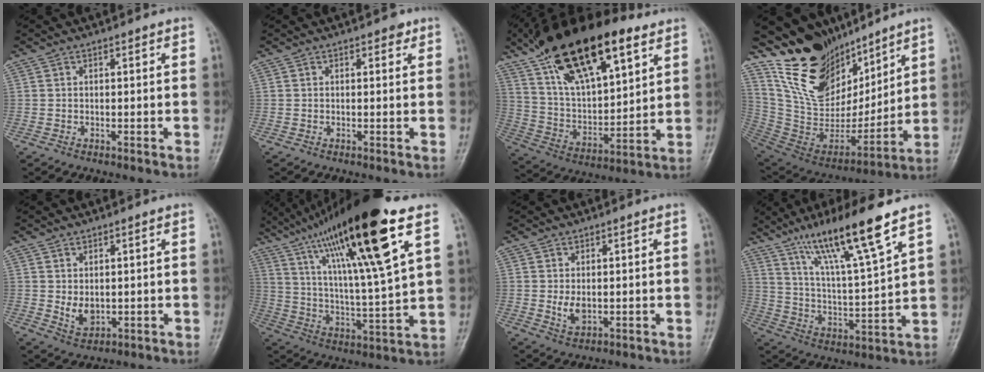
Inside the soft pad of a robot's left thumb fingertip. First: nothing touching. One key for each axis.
{"total": 1.1, "fx": 0.6, "fy": 0.7, "fz": 0.6, "tx": 0.003, "ty": -0.002, "tz": 0.004}
{"total": 24.8, "fx": 14.4, "fy": 10.3, "fz": 17.3, "tx": -0.277, "ty": -0.037, "tz": 0.261}
{"total": 21.5, "fx": 15.5, "fy": 11.2, "fz": 9.8, "tx": -0.124, "ty": -0.088, "tz": 0.288}
{"total": 3.7, "fx": 0.3, "fy": 2.7, "fz": 2.5, "tx": -0.030, "ty": -0.013, "tz": 0.014}
{"total": 24.6, "fx": 13.1, "fy": 3.5, "fz": 20.6, "tx": -0.356, "ty": -0.028, "tz": 0.226}
{"total": 3.0, "fx": 0.0, "fy": 2.0, "fz": 2.3, "tx": -0.032, "ty": -0.009, "tz": 0.006}
{"total": 16.6, "fx": 10.9, "fy": 1.3, "fz": 12.5, "tx": -0.215, "ty": -0.052, "tz": 0.198}